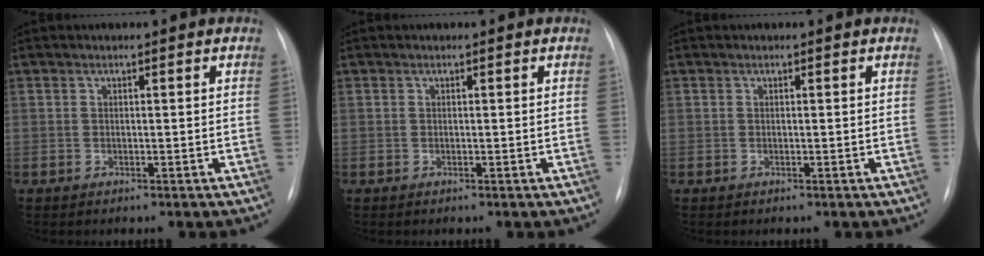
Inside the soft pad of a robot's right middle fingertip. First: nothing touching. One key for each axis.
{"total": 0.0}
{"total": 0.0}